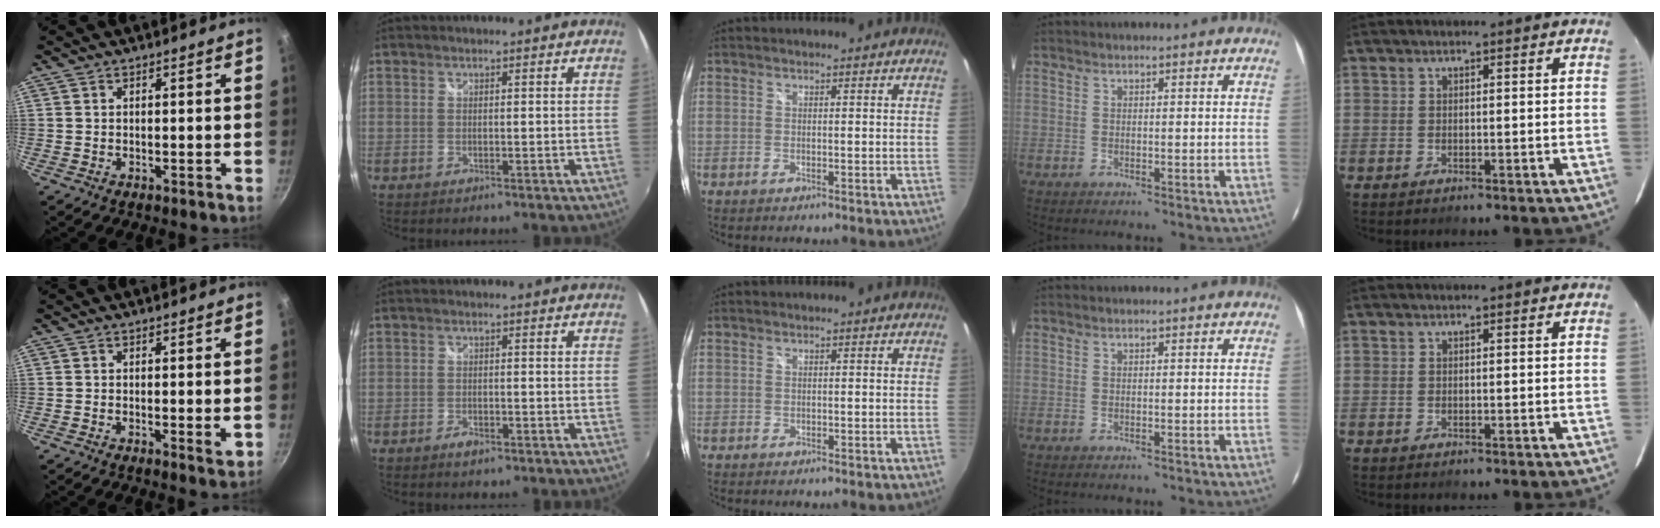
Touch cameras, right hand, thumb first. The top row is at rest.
{"thumb": {"total": 1.9, "force": [-0.1, 0.5, 1.8], "torque": [-0.031, -0.007, -0.003]}, "index": {"total": 2.0, "force": [-1.5, 0.9, 1.1], "torque": [-0.026, -0.003, -0.029]}}